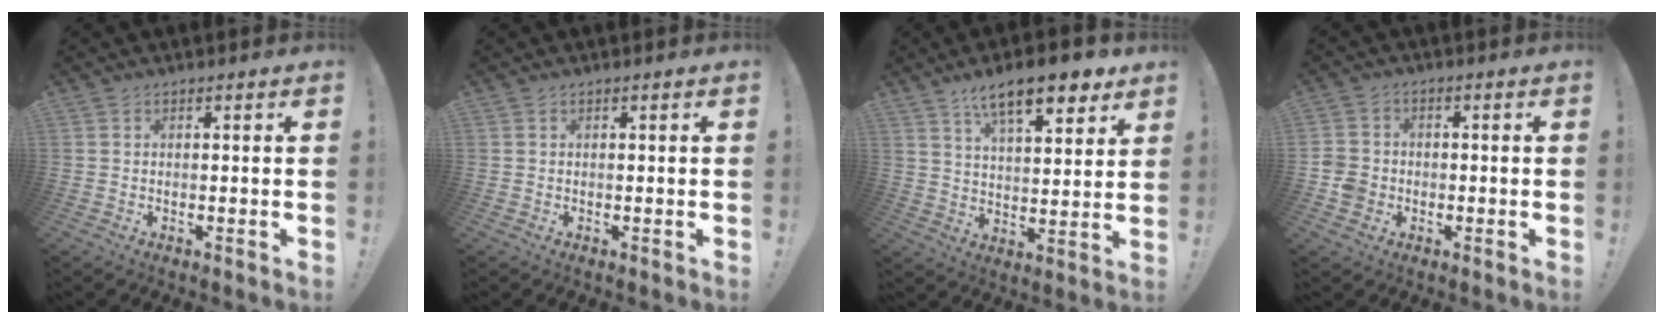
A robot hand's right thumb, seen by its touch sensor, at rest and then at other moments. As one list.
[{"total": 0.0}, {"total": 14.0, "force": [9.0, 4.5, 9.7], "torque": [-0.146, -0.052, 0.150]}, {"total": 6.6, "force": [-2.1, 5.7, 2.7], "torque": [-0.064, 0.017, -0.039]}]